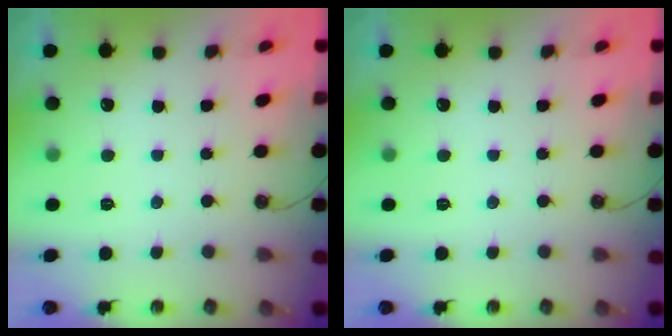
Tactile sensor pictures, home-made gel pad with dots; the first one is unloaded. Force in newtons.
{"total": 0.0}